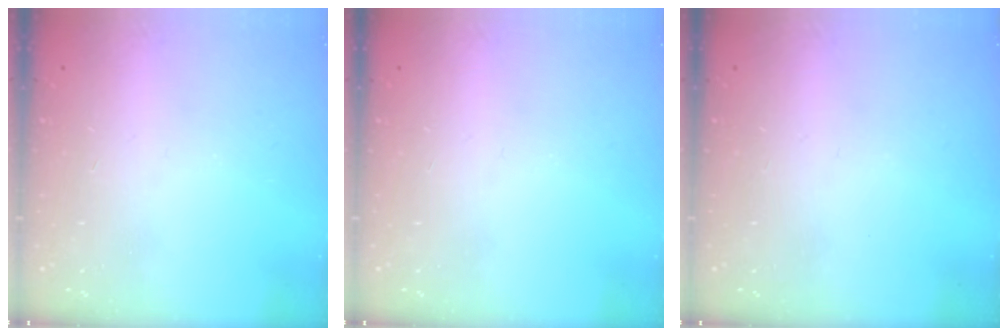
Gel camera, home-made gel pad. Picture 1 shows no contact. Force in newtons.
{"total": 0.0}
{"total": 0.0}